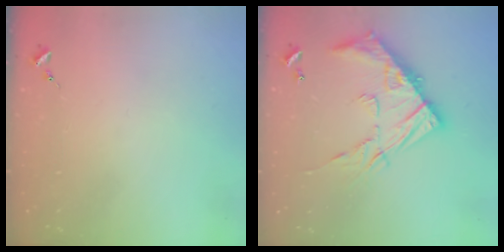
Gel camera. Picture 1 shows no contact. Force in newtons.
{"total": 17.3, "press": 17.3, "slide": 1.4}